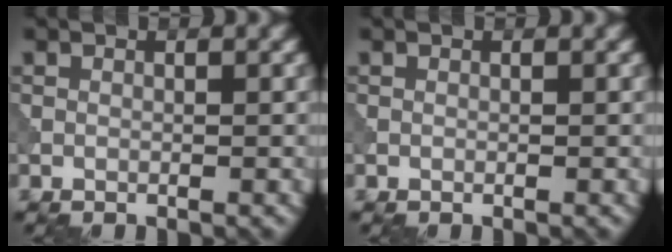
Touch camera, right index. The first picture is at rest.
{"total": 0.0}